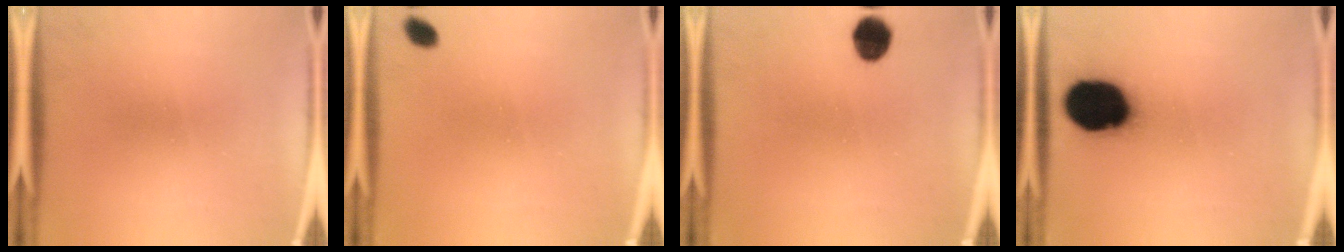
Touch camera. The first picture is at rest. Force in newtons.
{"total": 1.8}
{"total": 5.9}
{"total": 19.3}